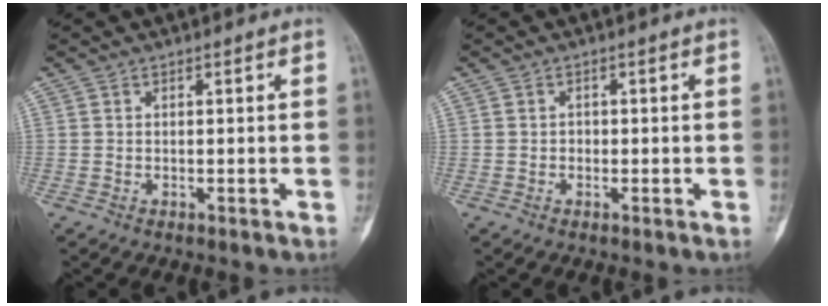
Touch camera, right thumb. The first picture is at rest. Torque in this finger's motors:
{"motor_torque": [0.51, 0.45, 0.33, -0.24, 0.15]}